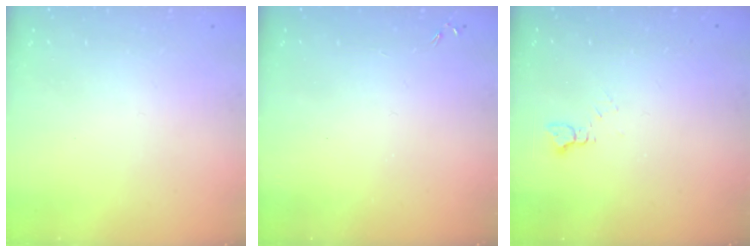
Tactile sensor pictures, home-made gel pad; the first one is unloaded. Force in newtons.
{"total": 0.0}
{"total": 3.0, "press": 3.0, "slide": 0.4}